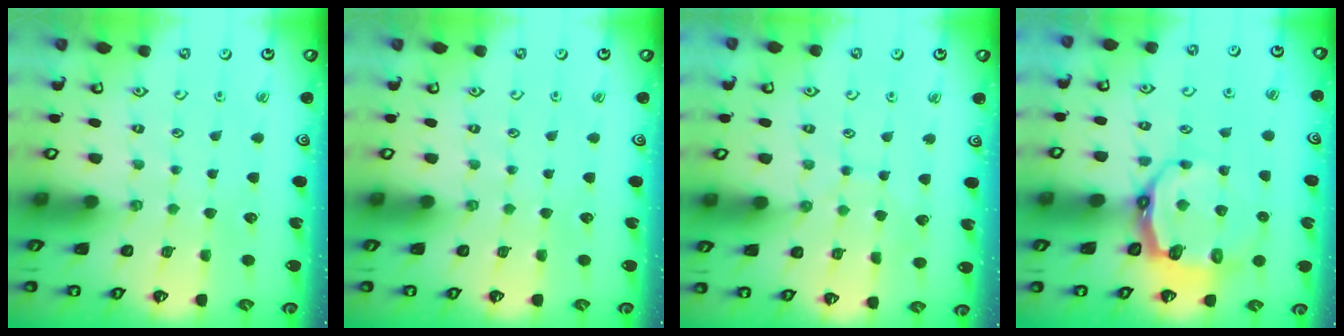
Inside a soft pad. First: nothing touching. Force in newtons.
{"total": 0.0}
{"total": 3.8, "press": 3.8, "slide": 0.2}
{"total": 8.5, "press": 7.4, "slide": 4.1}